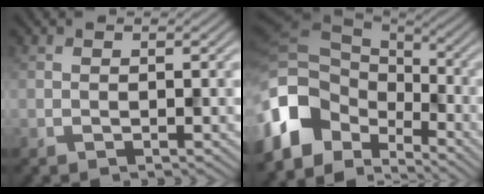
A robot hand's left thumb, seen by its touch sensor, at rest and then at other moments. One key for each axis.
{"total": 13.5, "fx": -5.9, "fy": 9.3, "fz": 7.9, "tx": -0.217, "ty": -0.024, "tz": -0.105}